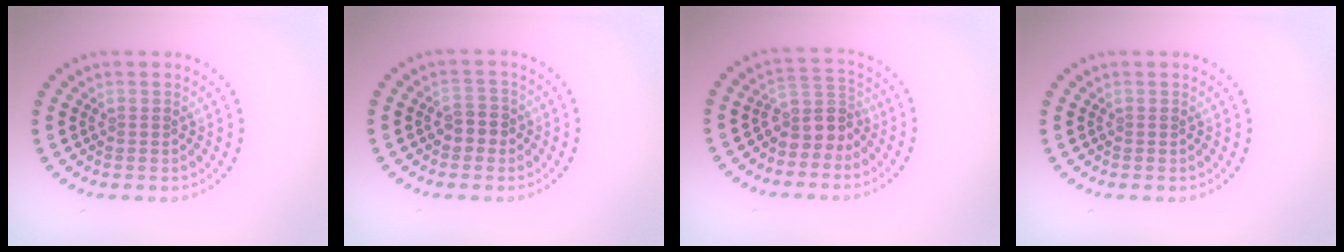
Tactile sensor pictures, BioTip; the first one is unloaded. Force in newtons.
{"total": 1.9, "press": 1.8, "slide": 0.5}
{"total": 3.0, "press": 2.2, "slide": 2.0}
{"total": 0.0}